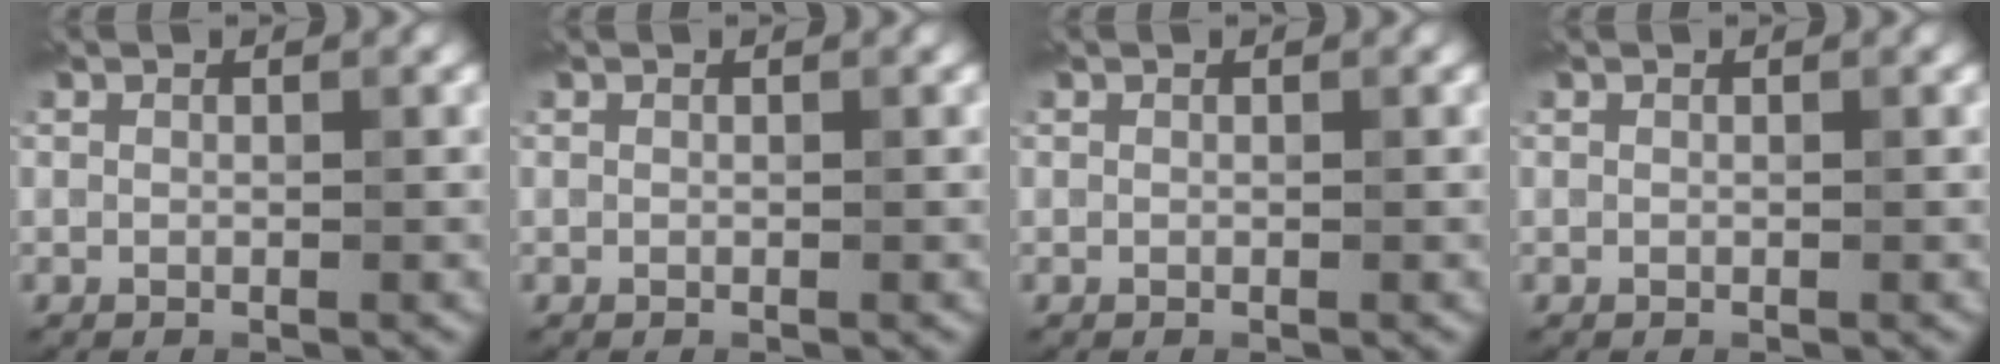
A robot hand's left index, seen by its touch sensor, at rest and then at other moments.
{"total": 0.0}
{"total": 0.0}
{"total": 0.0}